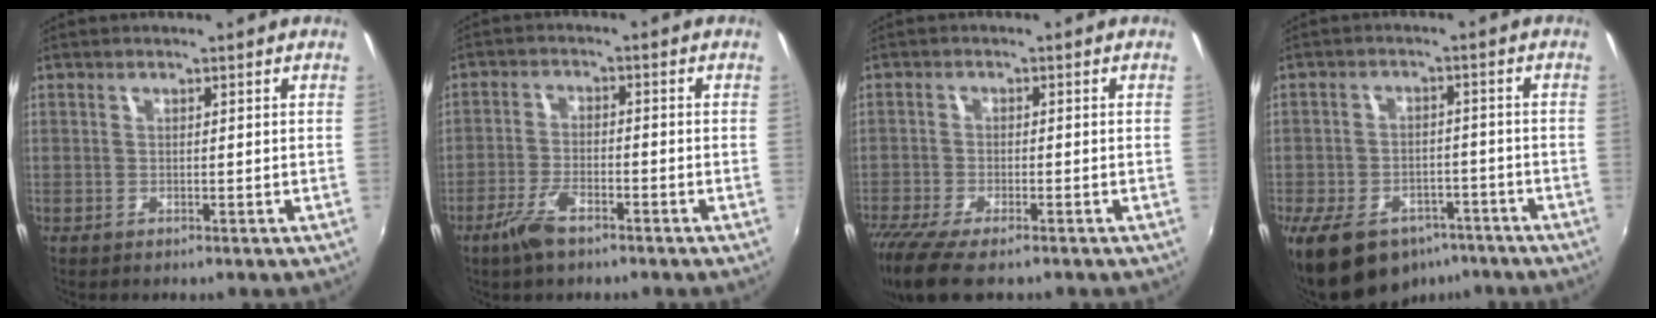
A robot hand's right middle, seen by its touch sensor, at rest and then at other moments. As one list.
[{"total": 5.9, "force": [-4.0, 2.0, 3.9], "torque": [-0.092, -0.007, -0.076]}, {"total": 10.2, "force": [-7.6, 2.6, 6.2], "torque": [-0.150, -0.045, -0.142]}, {"total": 15.4, "force": [-10.2, 9.0, 7.4], "torque": [-0.170, -0.008, -0.149]}]